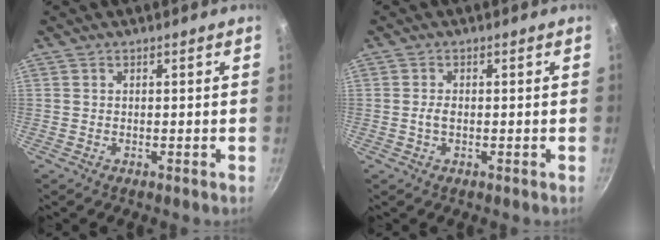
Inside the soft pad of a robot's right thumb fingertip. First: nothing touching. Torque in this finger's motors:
{"motor_torque": [0.44, 1.01, 0.46, -0.17, 0.03]}